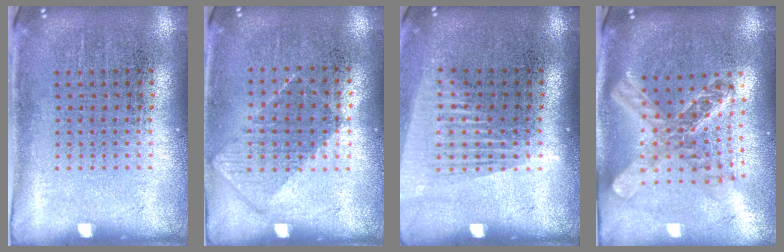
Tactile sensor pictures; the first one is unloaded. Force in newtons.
{"total": 0.8, "press": 0.7, "slide": 0.4}
{"total": 1.4, "press": 1.2, "slide": 0.8}
{"total": 2.4, "press": 1.9, "slide": 1.4}